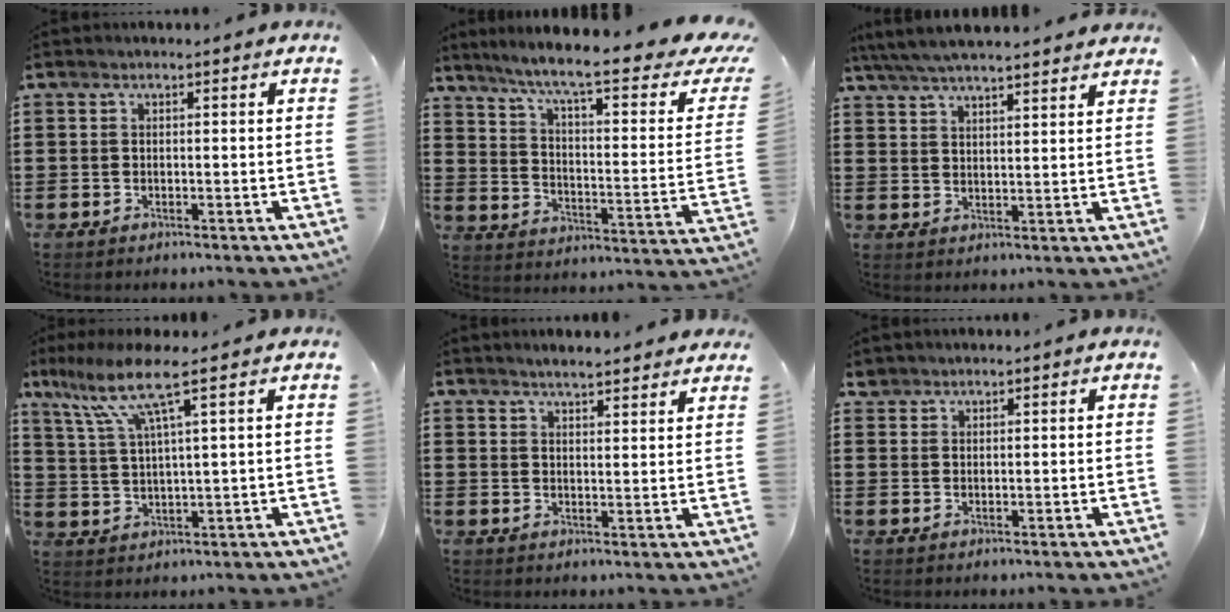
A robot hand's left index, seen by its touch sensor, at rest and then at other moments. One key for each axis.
{"total": 9.7, "fx": 7.0, "fy": 0.4, "fz": 6.7, "tx": -0.135, "ty": -0.052, "tz": 0.106}
{"total": 5.2, "fx": 4.9, "fy": 0.3, "fz": 1.9, "tx": -0.051, "ty": -0.016, "tz": 0.087}
{"total": 8.4, "fx": 4.8, "fy": 0.5, "fz": 6.9, "tx": -0.156, "ty": -0.013, "tz": 0.079}
{"total": 3.0, "fx": 3.0, "fy": 0.0, "fz": 0.4, "tx": -0.016, "ty": -0.007, "tz": 0.055}
{"total": 1.5, "fx": 1.3, "fy": 0.7, "fz": 0.1, "tx": -0.006, "ty": 0.003, "tz": 0.026}